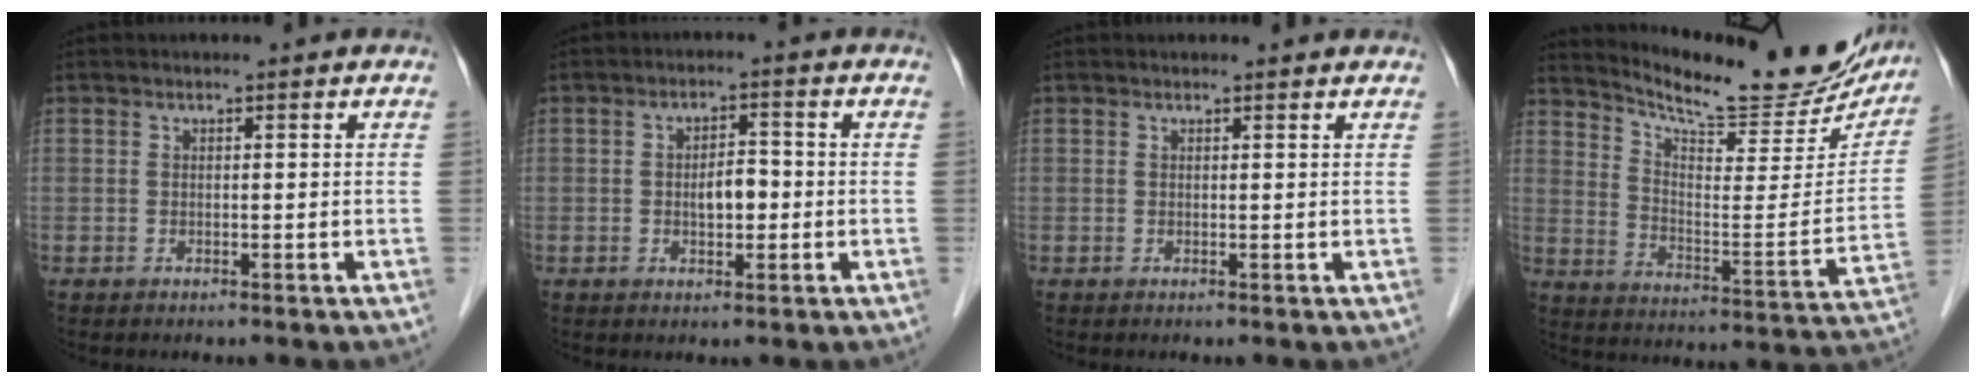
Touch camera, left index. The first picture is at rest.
{"total": 3.7, "force": [-0.9, 1.7, 3.2], "torque": [-0.054, 0.001, -0.015]}
{"total": 1.2, "force": [1.2, 0.2, 0.1], "torque": [-0.012, 0.000, 0.006]}
{"total": 20.7, "force": [18.9, 3.9, 7.5], "torque": [-0.114, -0.052, 0.254]}